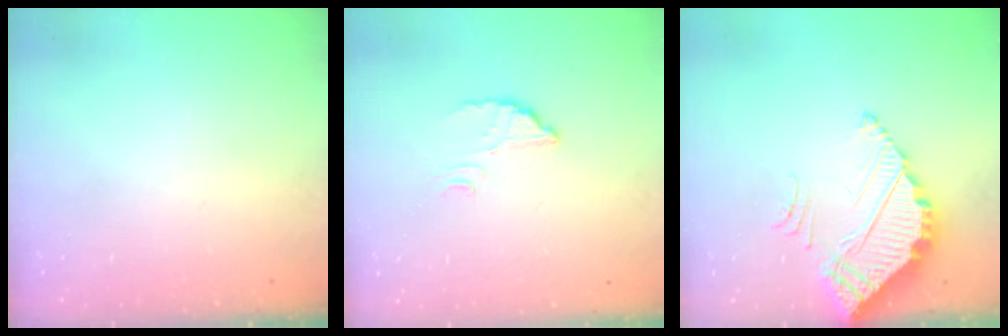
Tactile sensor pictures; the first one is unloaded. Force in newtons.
{"total": 2.8, "press": 2.8, "slide": 0.1}
{"total": 4.0, "press": 4.0, "slide": 0.2}